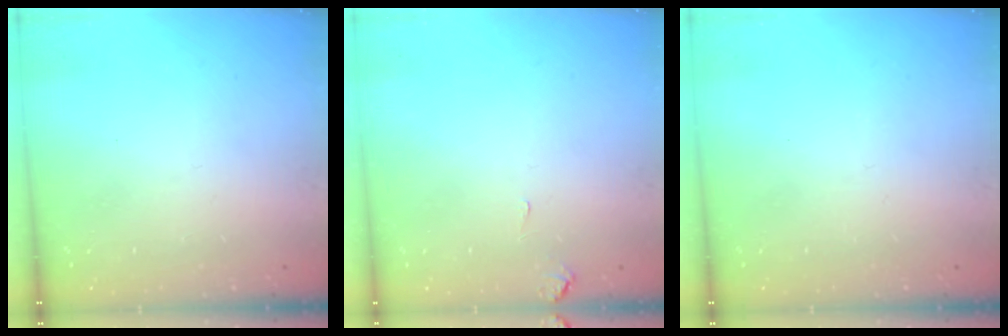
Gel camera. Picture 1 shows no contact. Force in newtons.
{"total": 0.5, "press": 0.3, "slide": 0.5}
{"total": 0.0}